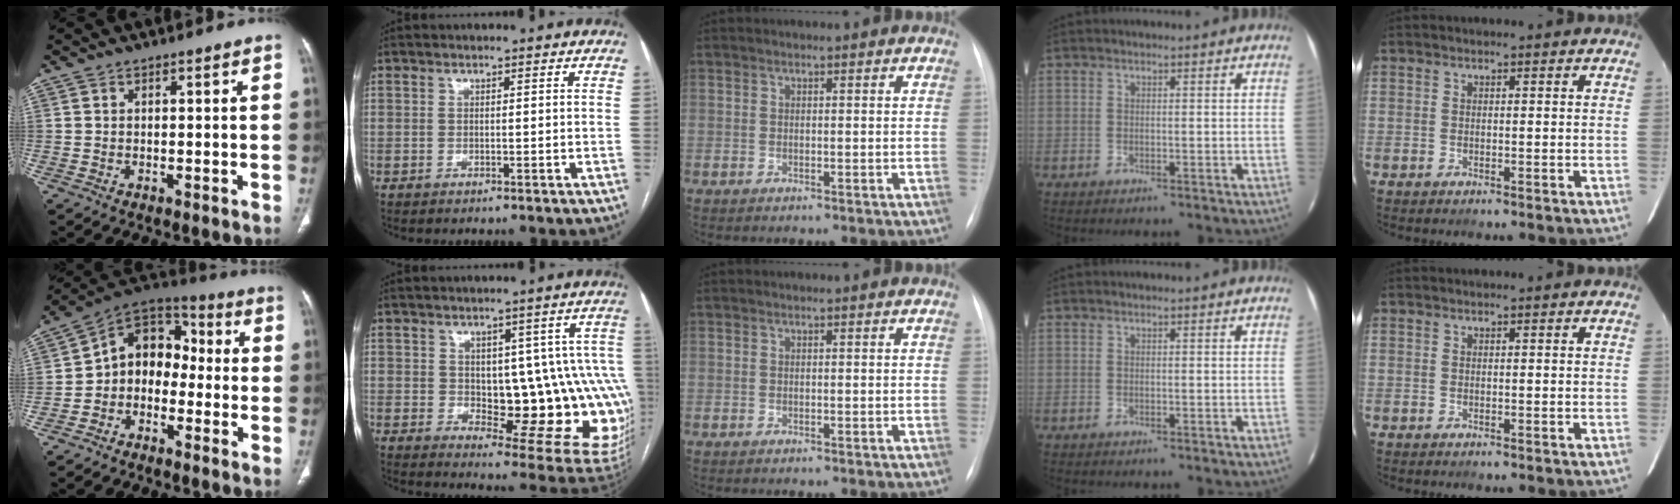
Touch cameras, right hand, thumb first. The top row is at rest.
{"thumb": {"total": 11.2, "force": [-2.0, 8.7, 6.7], "torque": [-0.072, 0.057, -0.055]}, "index": {"total": 17.1, "force": [-0.7, 7.3, 15.4], "torque": [-0.131, 0.016, 0.014]}}